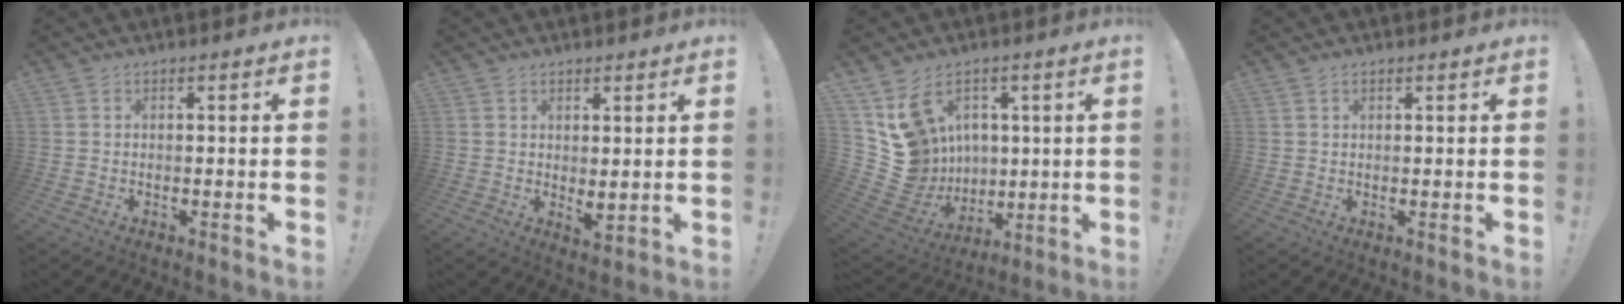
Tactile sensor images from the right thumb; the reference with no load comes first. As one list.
[{"total": 3.3, "force": [1.3, 1.4, 2.6], "torque": [-0.038, -0.012, 0.027]}, {"total": 15.1, "force": [5.0, 12.9, 6.1], "torque": [-0.140, -0.034, 0.114]}, {"total": 0.9, "force": [0.7, 0.5, 0.5], "torque": [-0.004, -0.002, 0.012]}]